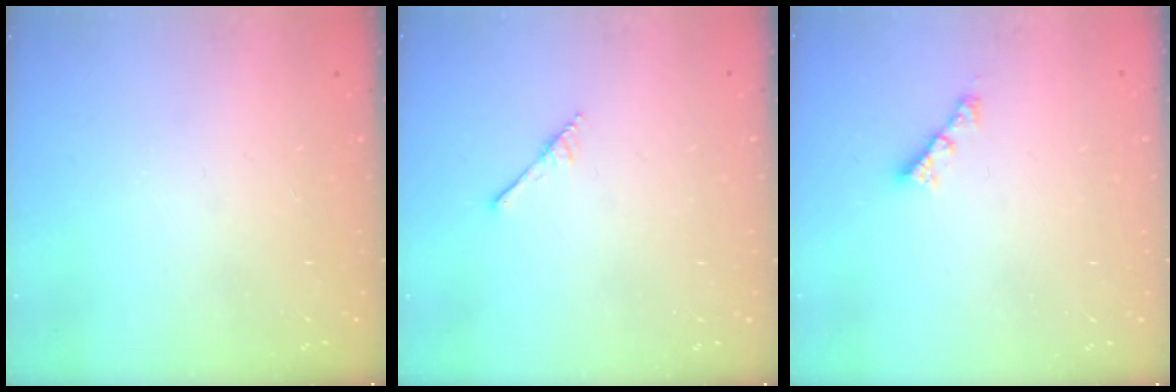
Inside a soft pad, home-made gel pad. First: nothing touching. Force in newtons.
{"total": 2.9, "press": 2.9, "slide": 0.2}
{"total": 2.6, "press": 2.6, "slide": 0.1}